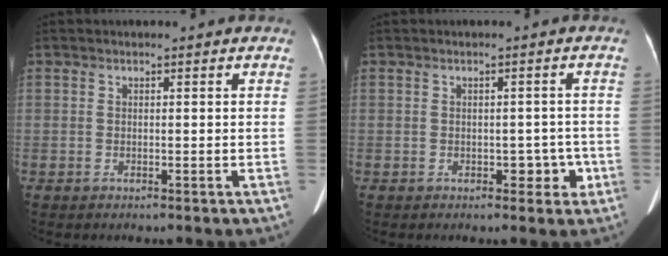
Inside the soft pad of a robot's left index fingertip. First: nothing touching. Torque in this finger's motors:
{"motor_torque": [-0.05, -0.01, -0.01, -0.01]}